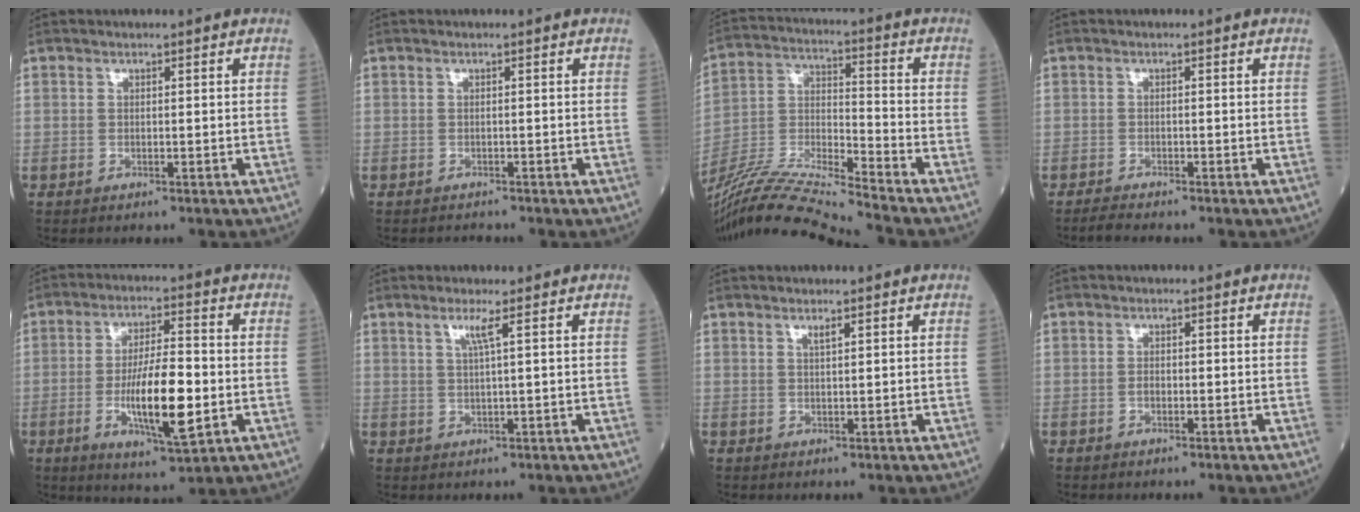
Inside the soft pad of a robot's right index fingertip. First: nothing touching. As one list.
[{"total": 0.8, "force": [-0.8, -0.2, -0.2], "torque": [0.001, -0.006, -0.011]}, {"total": 16.1, "force": [-14.8, -2.5, 6.0], "torque": [-0.114, -0.003, -0.273]}, {"total": 1.8, "force": [-1.7, -0.6, 0.4], "torque": [-0.021, -0.010, -0.033]}, {"total": 11.7, "force": [-2.4, 2.3, 11.2], "torque": [-0.202, -0.010, -0.039]}, {"total": 2.2, "force": [0.9, -0.6, 1.9], "torque": [-0.042, -0.001, 0.021]}, {"total": 1.0, "force": [0.6, 0.0, 0.7], "torque": [-0.015, -0.002, 0.012]}, {"total": 1.0, "force": [-0.3, 0.6, 0.7], "torque": [-0.013, 0.002, -0.003]}]